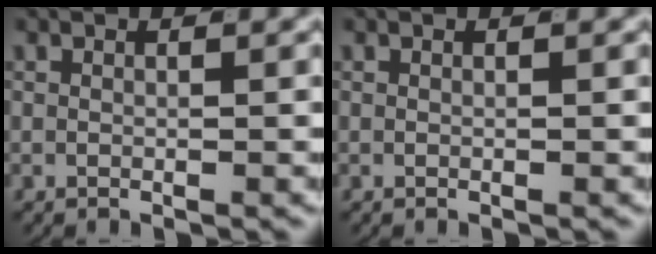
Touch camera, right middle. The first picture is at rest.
{"total": 0.0}